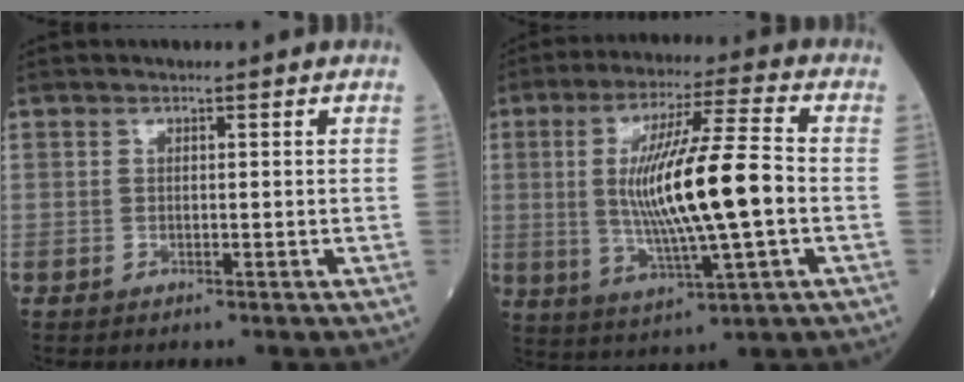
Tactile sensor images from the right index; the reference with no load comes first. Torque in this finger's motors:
{"motor_torque": [2.14, 0.00, 0.80, 0.21]}